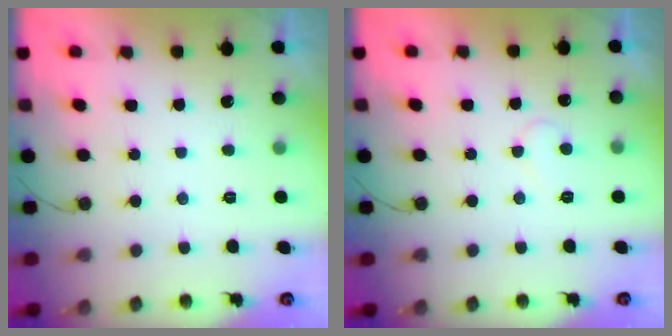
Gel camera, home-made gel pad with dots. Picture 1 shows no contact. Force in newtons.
{"total": 5.3, "press": 5.3, "slide": 0.4}